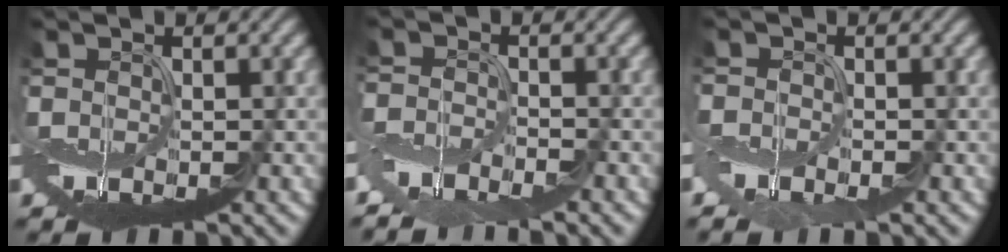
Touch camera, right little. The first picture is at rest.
{"total": 4.0, "force": [-3.6, 0.8, 1.6], "torque": [-0.033, -0.008, -0.079]}
{"total": 1.9, "force": [-1.5, 0.6, 0.9], "torque": [-0.023, -0.007, -0.038]}